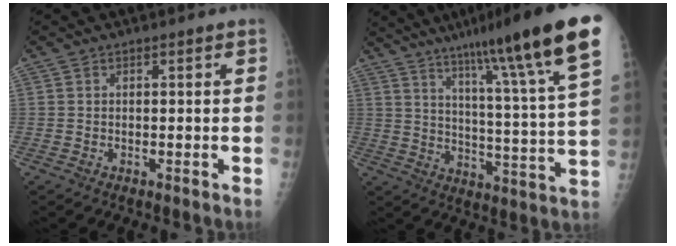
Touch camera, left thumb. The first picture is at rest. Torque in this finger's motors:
{"motor_torque": [1.16, 0.08, 1.51, -1.26, 0.20]}